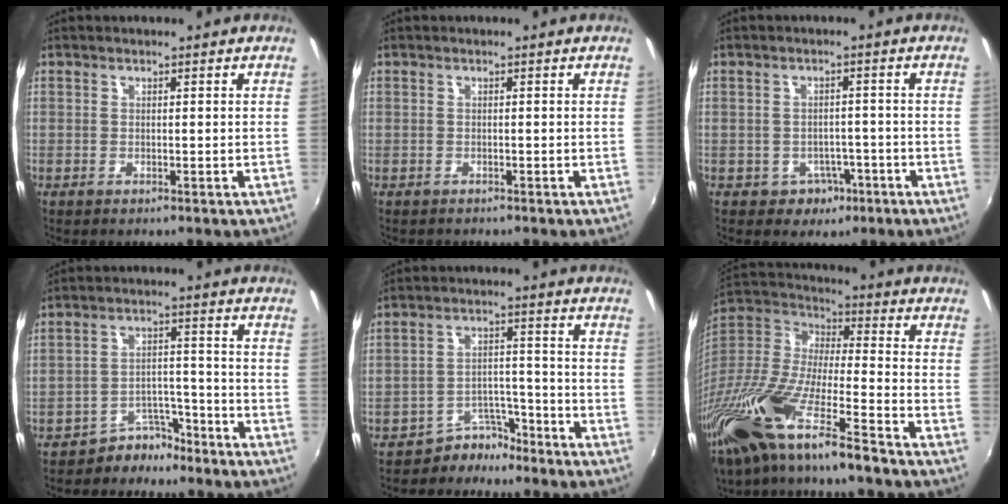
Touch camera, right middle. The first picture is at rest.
{"total": 0.9, "force": [-0.7, 0.5, -0.1], "torque": [-0.001, -0.001, -0.012]}
{"total": 4.4, "force": [-2.2, 3.7, 1.0], "torque": [-0.030, 0.007, -0.021]}
{"total": 5.7, "force": [-5.0, 2.7, 0.5], "torque": [-0.007, 0.022, -0.079]}
{"total": 5.8, "force": [-5.2, 2.5, 0.0], "torque": [0.000, 0.021, -0.086]}
{"total": 22.8, "force": [-15.9, 3.8, 15.8], "torque": [-0.315, -0.040, -0.300]}